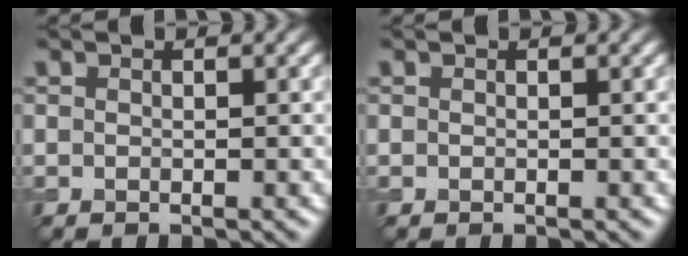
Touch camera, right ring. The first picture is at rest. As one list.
[{"total": 0.0}]